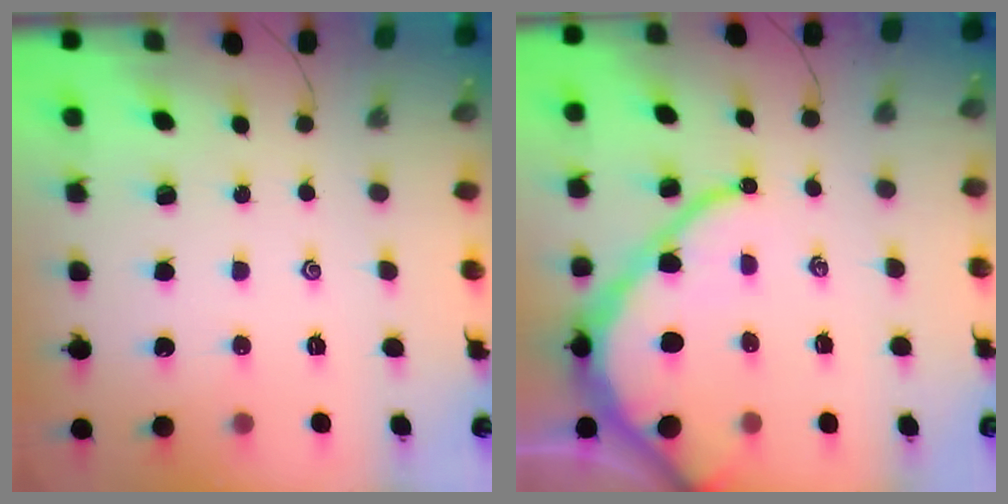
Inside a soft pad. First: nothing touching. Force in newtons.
{"total": 12.8, "press": 12.8, "slide": 1.1}